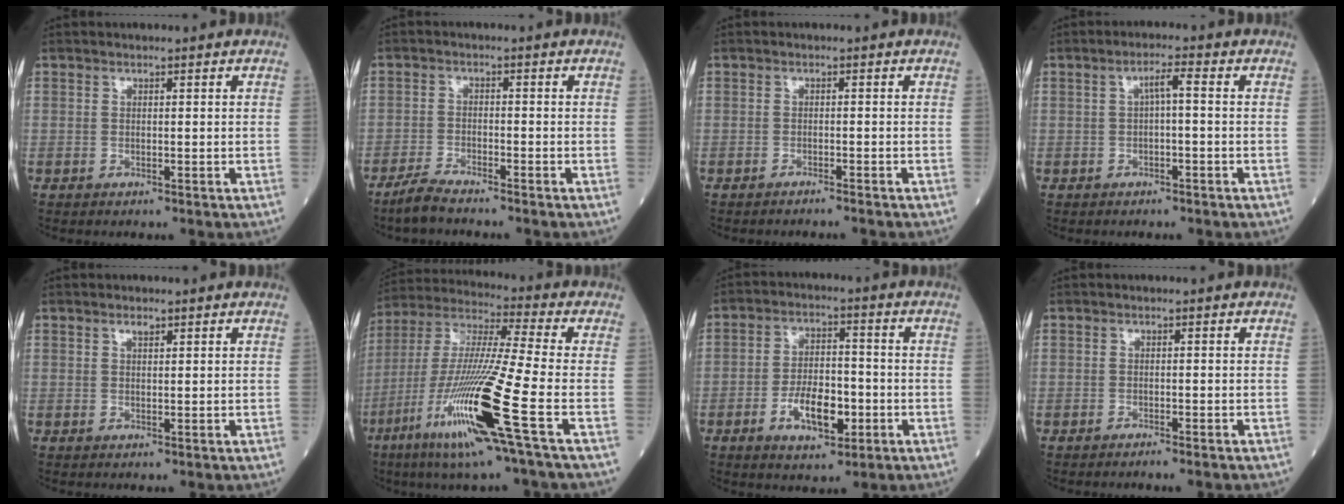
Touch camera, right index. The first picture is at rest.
{"total": 3.5, "force": [-3.2, 0.1, 1.4], "torque": [-0.035, -0.011, -0.065]}
{"total": 2.6, "force": [-2.4, -0.3, 0.9], "torque": [-0.012, 0.002, -0.030]}
{"total": 2.5, "force": [0.0, 0.3, 2.5], "torque": [-0.042, 0.011, 0.000]}
{"total": 1.0, "force": [0.7, 0.4, 0.7], "torque": [-0.013, 0.000, 0.011]}
{"total": 19.4, "force": [-7.8, -0.9, 17.8], "torque": [-0.383, -0.038, -0.157]}
{"total": 8.3, "force": [-3.0, 3.6, 6.9], "torque": [-0.128, 0.005, -0.051]}
{"total": 1.9, "force": [-1.7, -0.1, 1.0], "torque": [-0.011, 0.000, -0.020]}